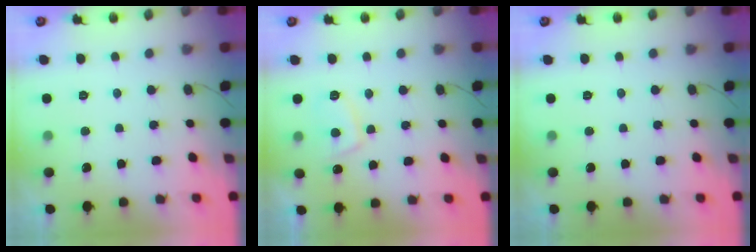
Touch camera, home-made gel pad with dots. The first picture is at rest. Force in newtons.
{"total": 5.4, "press": 5.4, "slide": 0.8}
{"total": 0.0}